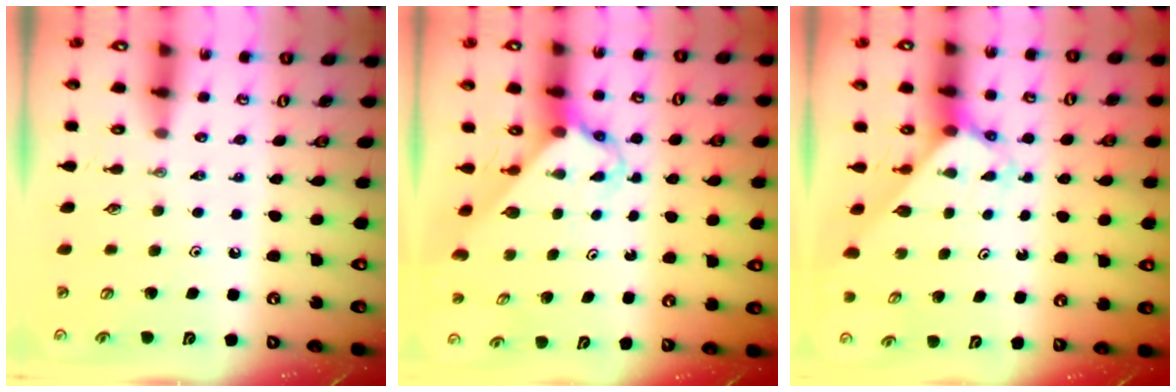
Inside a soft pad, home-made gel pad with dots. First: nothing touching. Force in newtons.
{"total": 2.9, "press": 2.9, "slide": 0.2}
{"total": 2.7, "press": 2.7, "slide": 0.2}